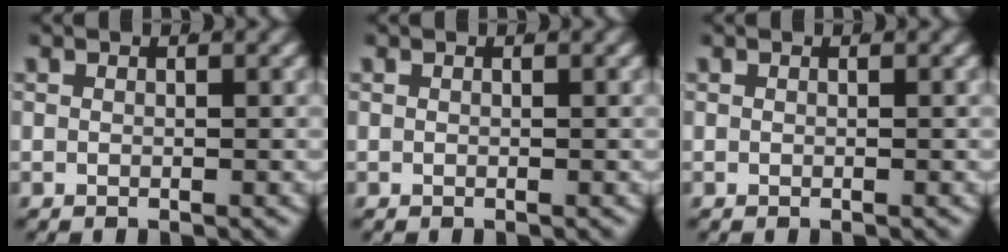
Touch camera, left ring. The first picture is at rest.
{"total": 0.0}
{"total": 0.0}